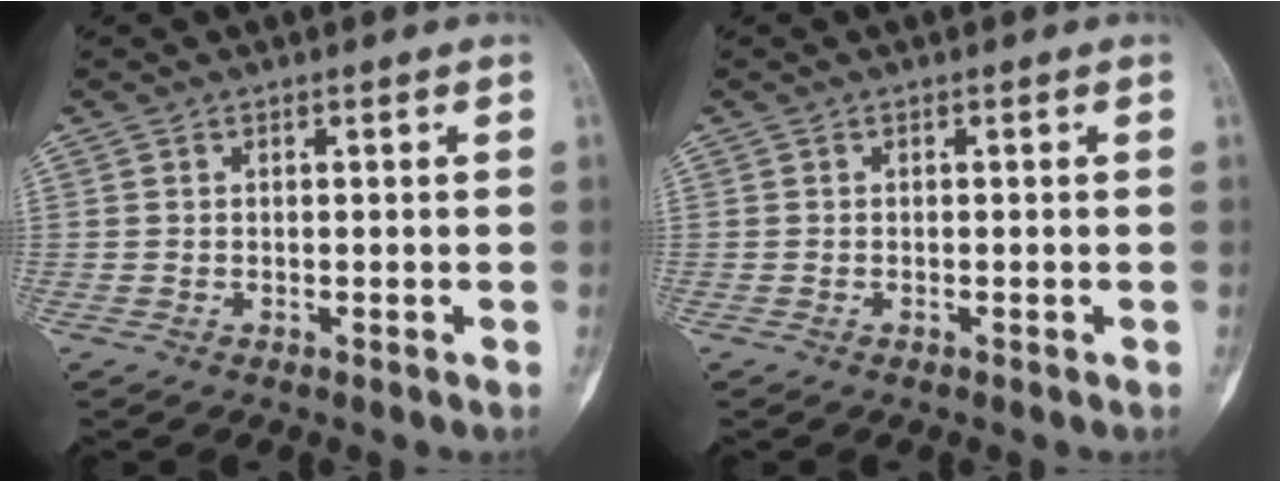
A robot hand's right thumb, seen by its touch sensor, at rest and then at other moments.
{"total": 0.0}